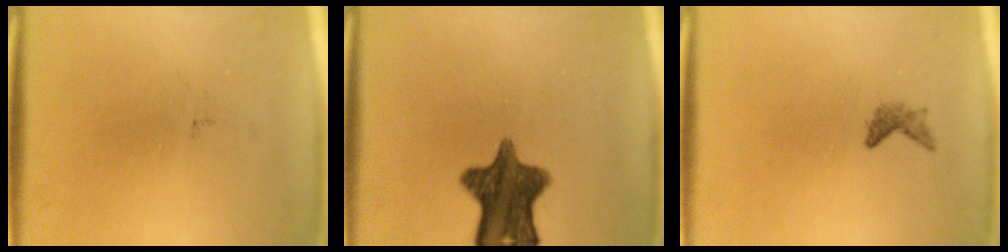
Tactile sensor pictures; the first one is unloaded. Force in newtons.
{"total": 10.9}
{"total": 1.1}